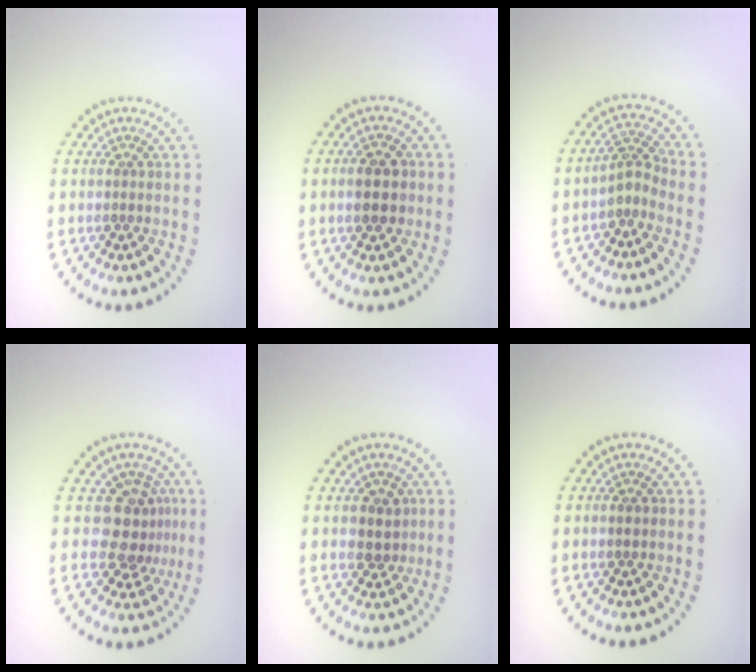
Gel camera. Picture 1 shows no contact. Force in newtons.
{"total": 3.0, "press": 3.0, "slide": 0.2}
{"total": 2.3, "press": 1.6, "slide": 1.6}
{"total": 3.8, "press": 3.1, "slide": 2.2}
{"total": 2.2, "press": 2.1, "slide": 0.9}
{"total": 0.8, "press": 0.8, "slide": 0.1}